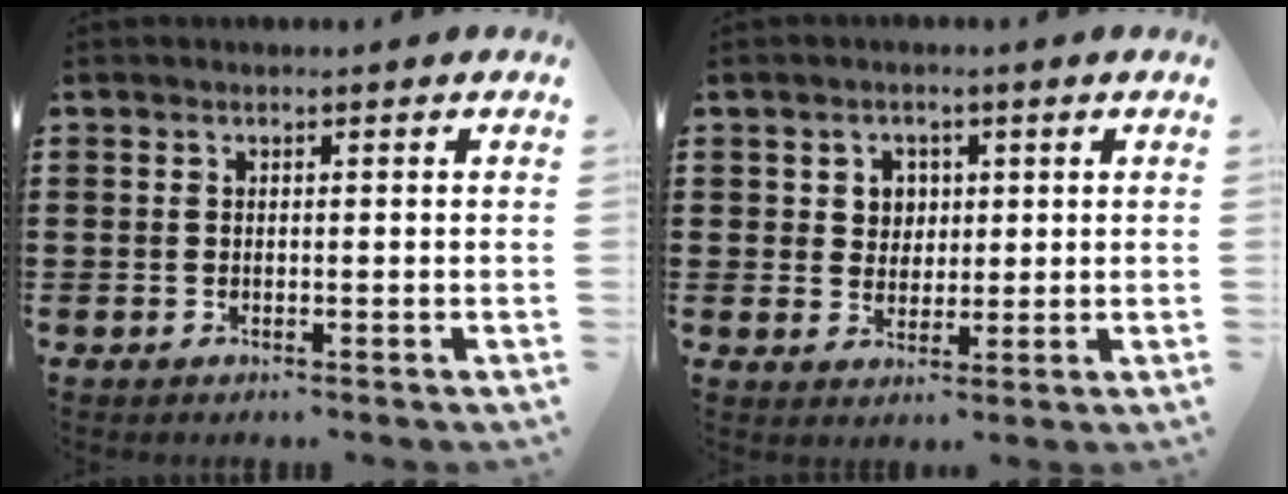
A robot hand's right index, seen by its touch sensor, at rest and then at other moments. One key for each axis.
{"total": 3.3, "fx": 1.1, "fy": 3.0, "fz": 0.8, "tx": -0.030, "ty": 0.012, "tz": 0.017}